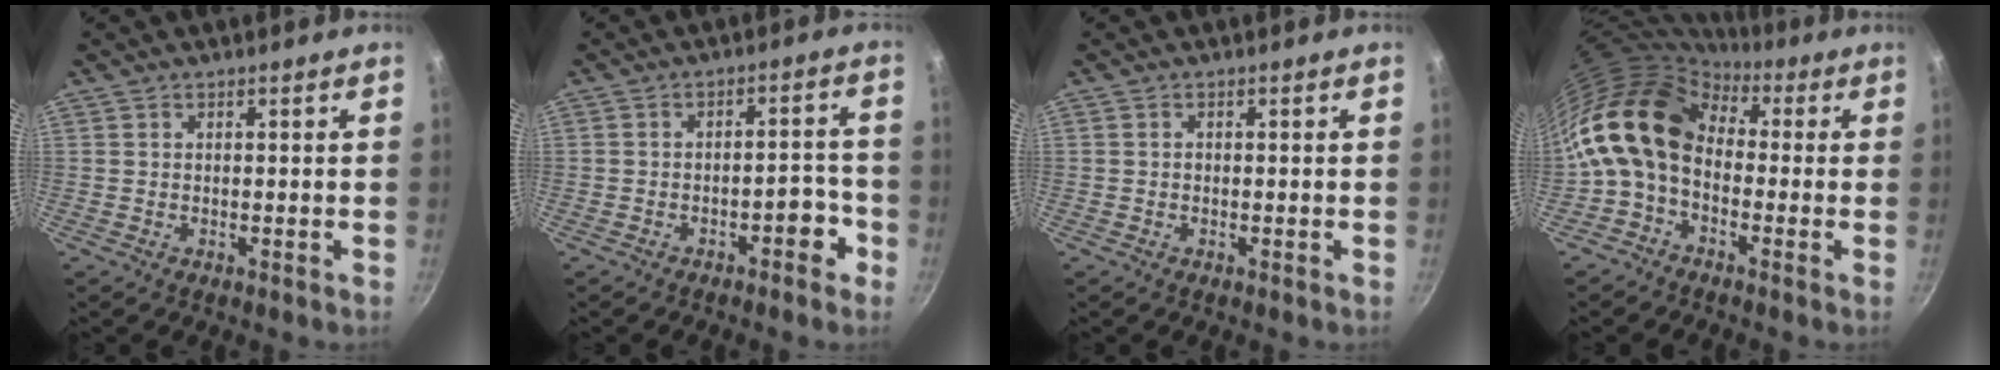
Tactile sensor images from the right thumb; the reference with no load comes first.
{"total": 4.8, "force": [-2.7, 2.0, 3.4], "torque": [-0.026, 0.037, -0.030]}
{"total": 0.0}
{"total": 14.1, "force": [-0.1, 10.1, 9.9], "torque": [-0.164, 0.033, -0.028]}